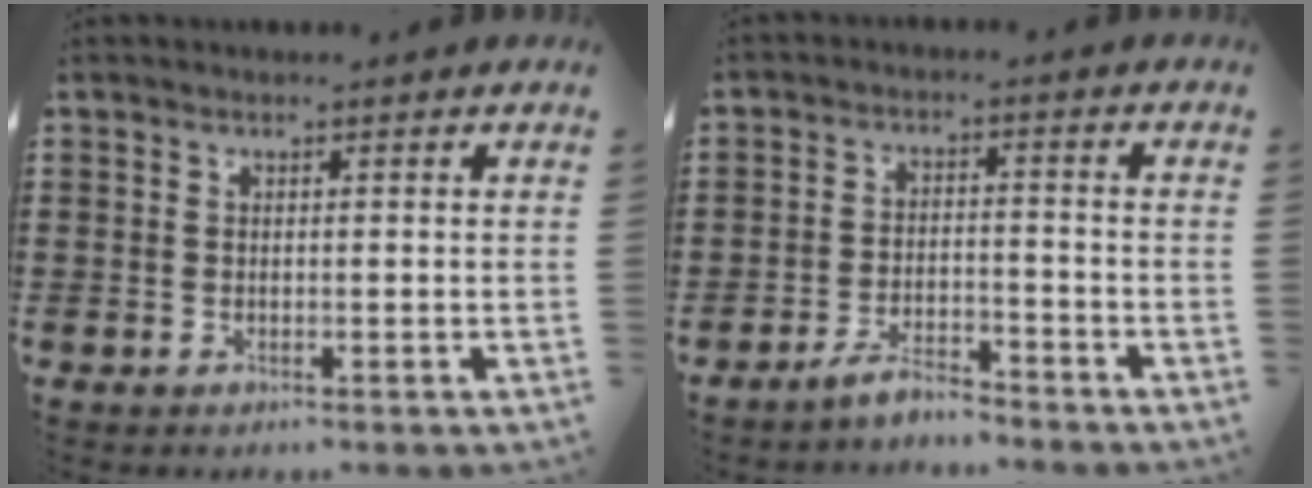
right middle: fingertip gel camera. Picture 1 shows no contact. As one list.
[{"total": 4.2, "force": [-4.0, 0.6, 1.1], "torque": [-0.027, 0.008, -0.082]}]